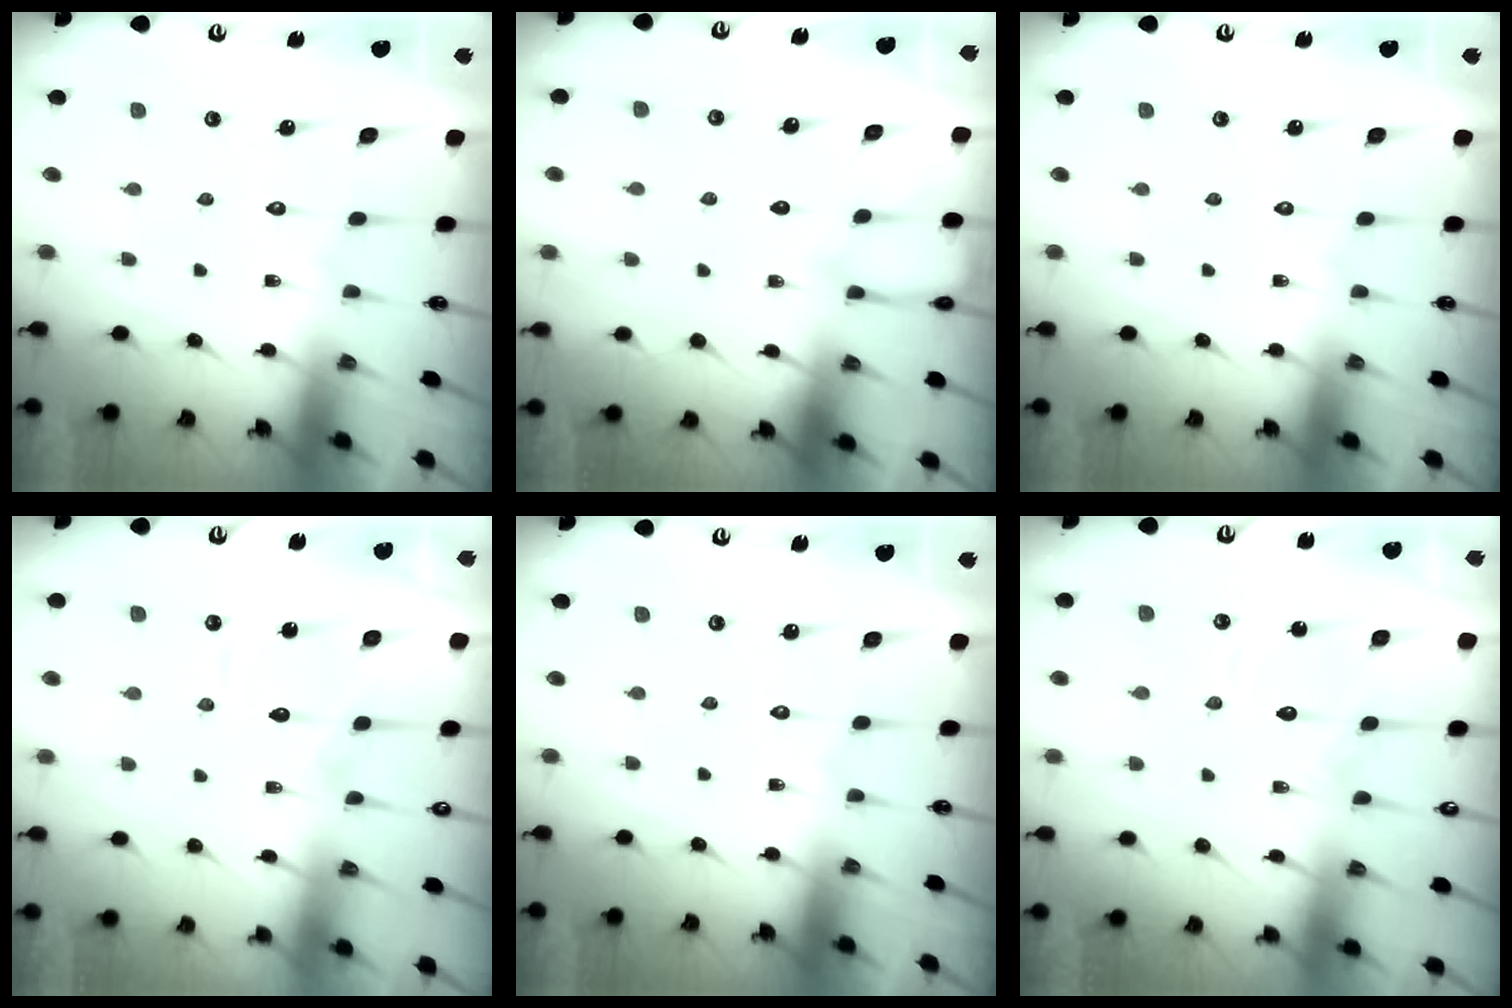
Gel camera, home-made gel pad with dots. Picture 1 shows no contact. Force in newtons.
{"total": 3.7, "press": 3.7, "slide": 0.3}
{"total": 0.0}
{"total": 7.1, "press": 7.1, "slide": 0.7}
{"total": 0.0}
{"total": 10.7, "press": 10.7, "slide": 0.6}